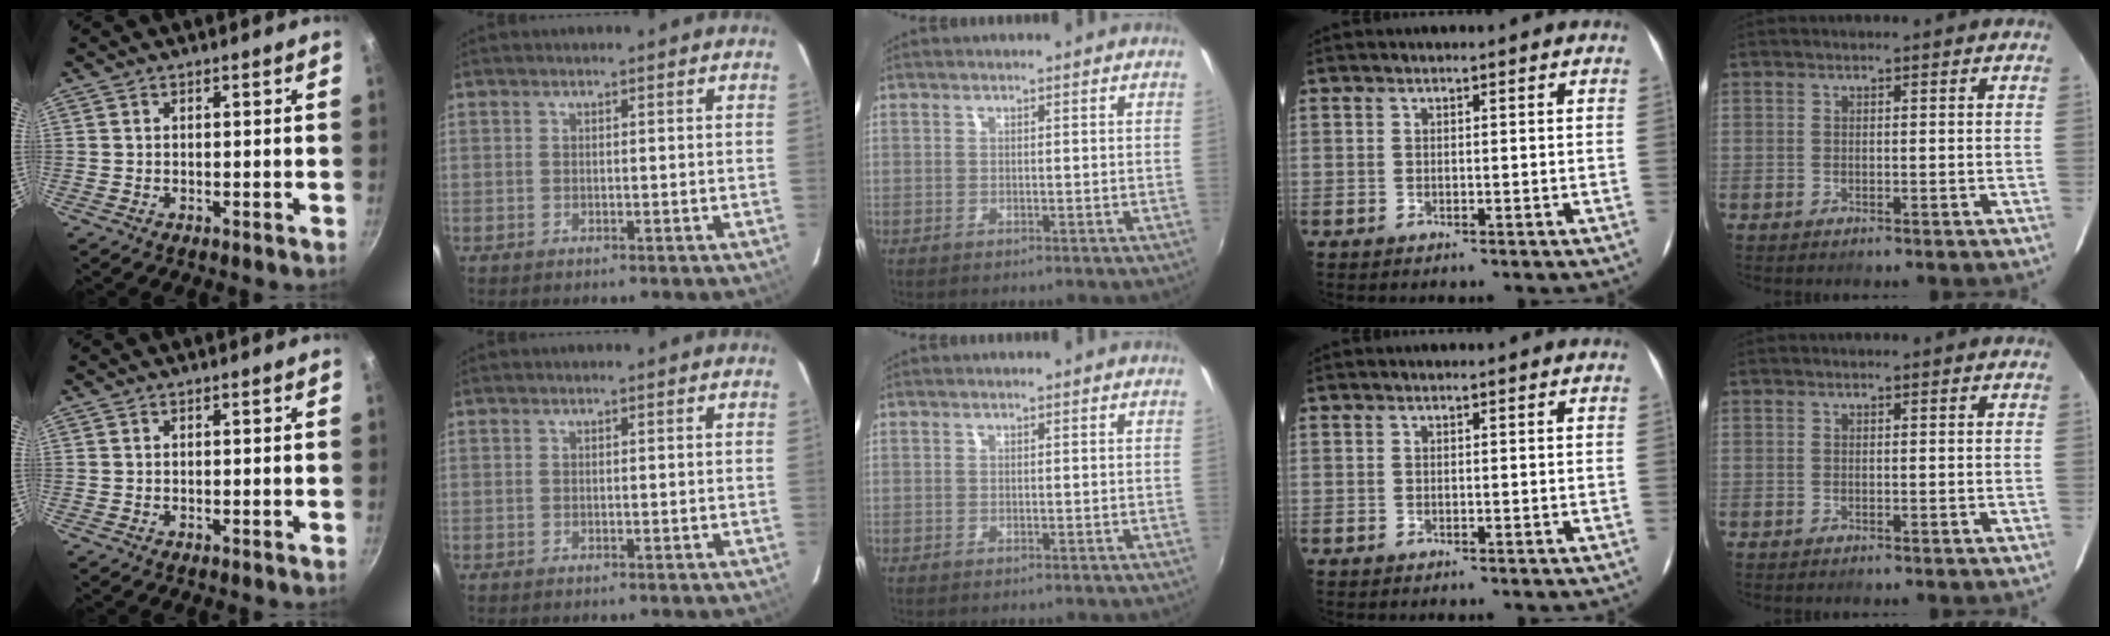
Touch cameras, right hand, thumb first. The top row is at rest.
{}